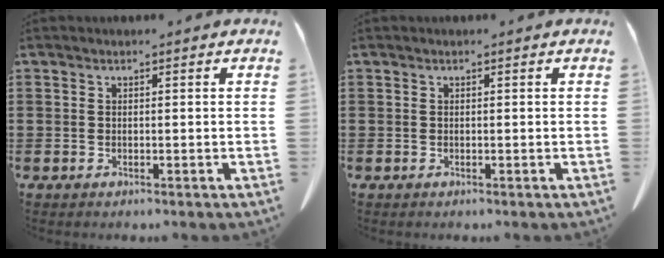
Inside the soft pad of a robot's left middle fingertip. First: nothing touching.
{"total": 0.0}